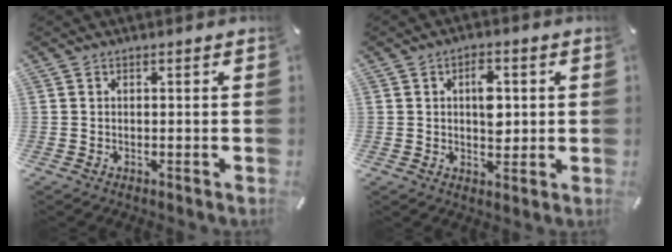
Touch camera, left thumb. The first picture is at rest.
{"total": 6.5, "force": [0.9, 4.1, 4.9], "torque": [-0.057, -0.005, 0.009]}